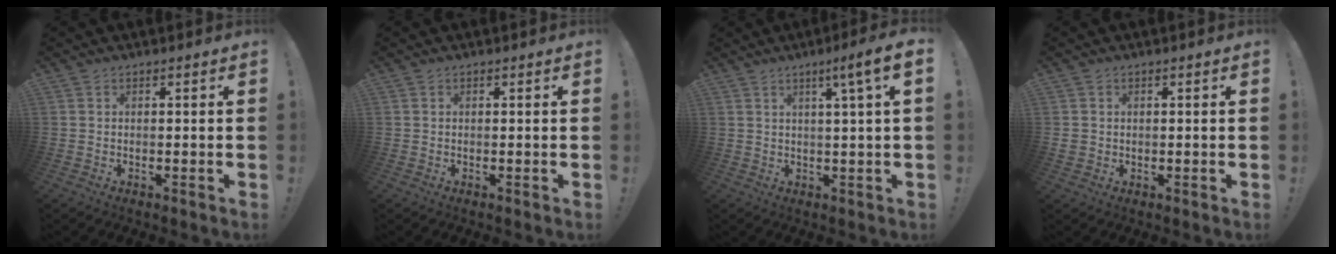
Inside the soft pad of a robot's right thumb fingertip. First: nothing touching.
{"total": 0.0}
{"total": 6.9, "force": [2.7, -0.6, 6.3], "torque": [-0.081, -0.019, 0.034]}
{"total": 1.9, "force": [0.3, 1.7, 0.7], "torque": [-0.009, 0.002, 0.008]}